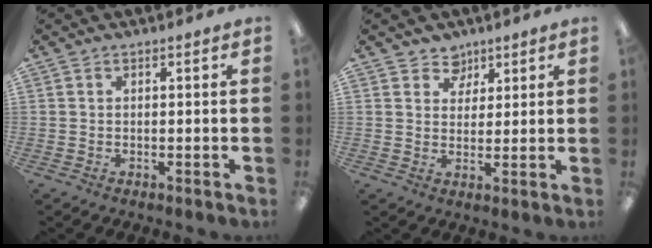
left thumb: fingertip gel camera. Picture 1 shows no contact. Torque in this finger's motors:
{"motor_torque": [-0.11, -0.01, -0.30, -0.19, -0.04]}